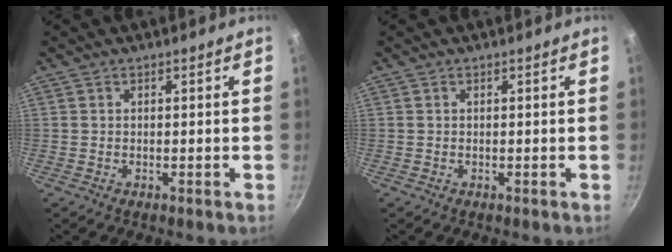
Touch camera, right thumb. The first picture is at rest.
{"total": 0.0}